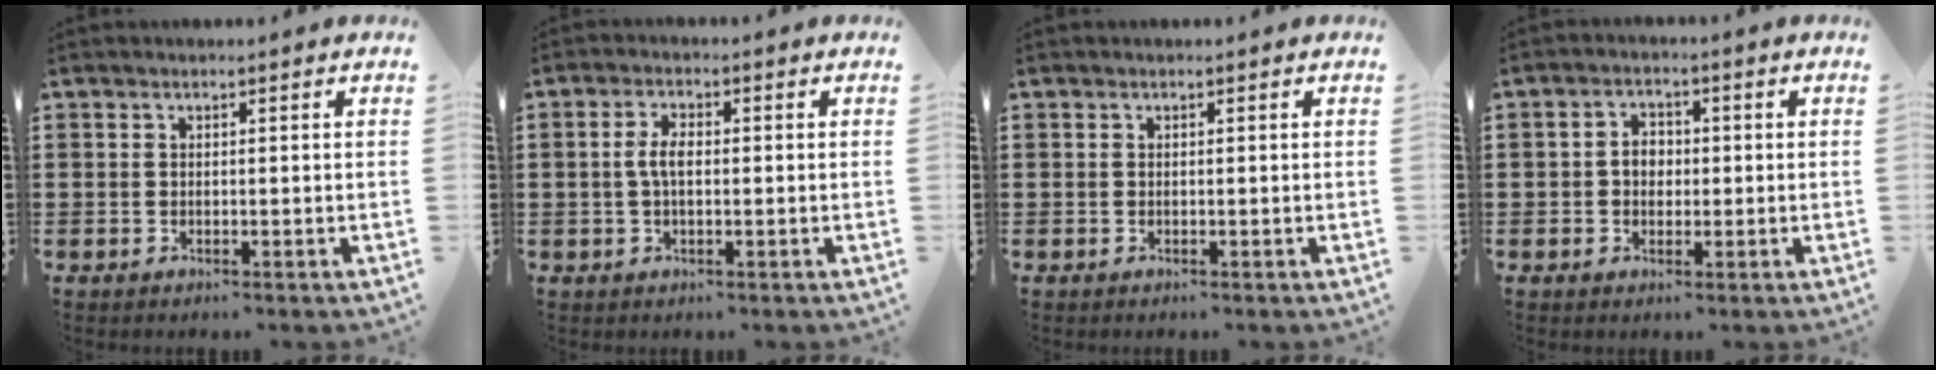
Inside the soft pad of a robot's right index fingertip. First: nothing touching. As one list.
[{"total": 3.5, "force": [-0.1, 1.5, 3.2], "torque": [-0.069, 0.003, -0.006]}, {"total": 0.0}, {"total": 2.9, "force": [-0.2, 2.2, 1.9], "torque": [-0.041, 0.008, -0.005]}]